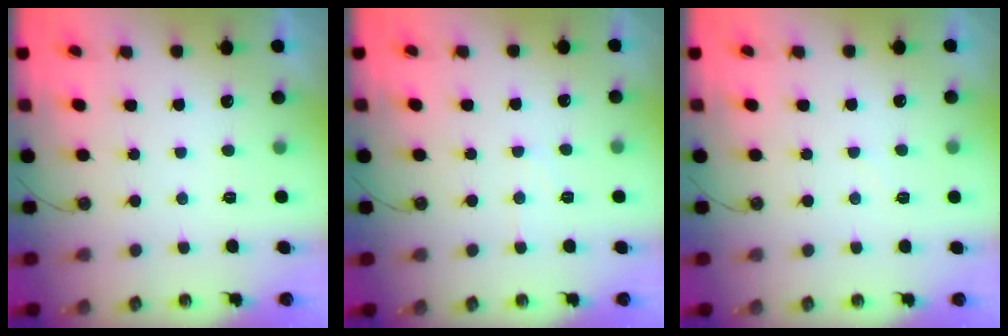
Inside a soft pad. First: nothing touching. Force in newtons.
{"total": 4.7, "press": 4.7, "slide": 0.7}
{"total": 2.9, "press": 2.9, "slide": 0.4}